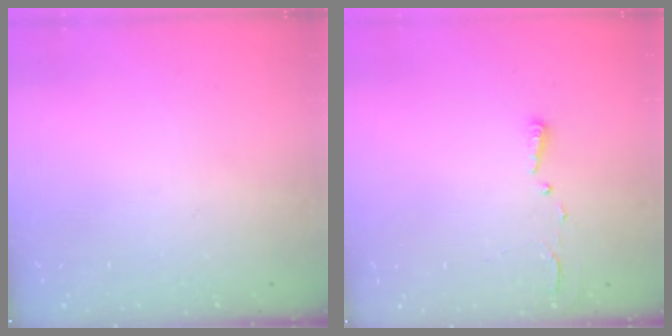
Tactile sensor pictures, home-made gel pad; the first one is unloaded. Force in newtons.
{"total": 2.7, "press": 2.7, "slide": 0.4}